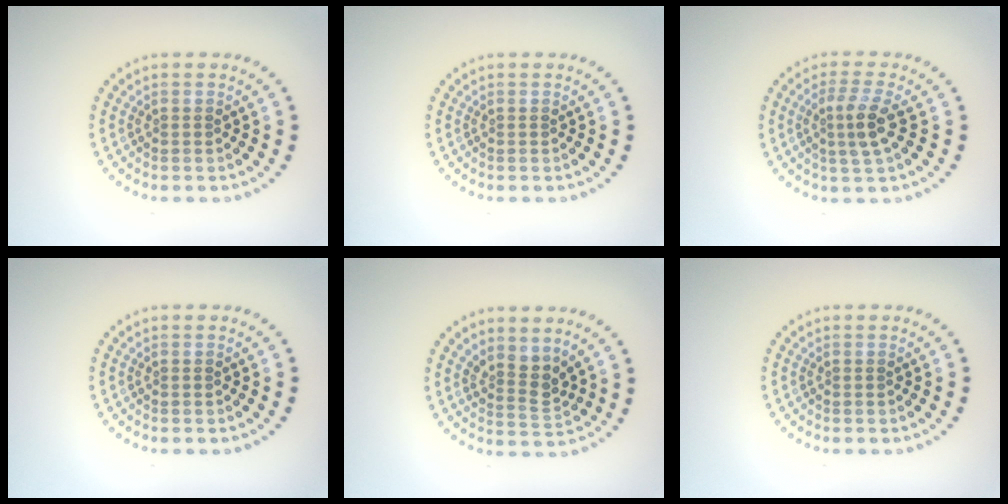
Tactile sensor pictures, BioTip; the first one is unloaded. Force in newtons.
{"total": 0.0}
{"total": 2.9, "press": 2.5, "slide": 1.4}
{"total": 0.0}
{"total": 2.5, "press": 1.8, "slide": 1.7}
{"total": 0.0}